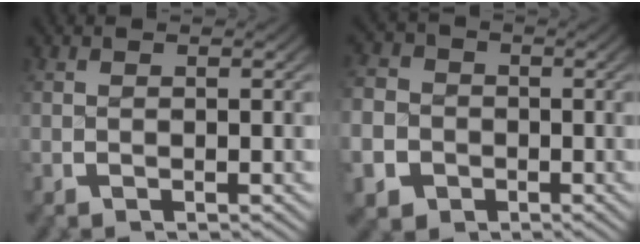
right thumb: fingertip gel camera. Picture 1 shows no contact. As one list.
[{"total": 9.2, "force": [-2.7, 8.3, 3.0], "torque": [-0.080, -0.036, -0.046]}]